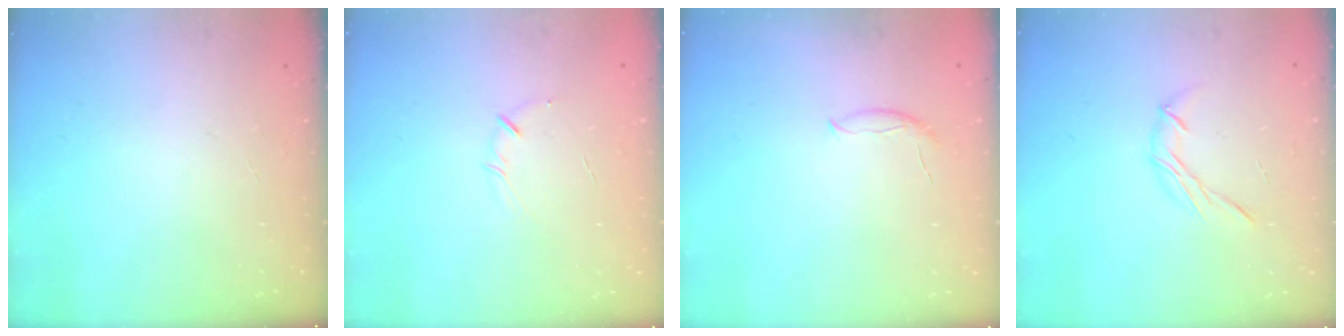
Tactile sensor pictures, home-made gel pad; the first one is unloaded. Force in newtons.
{"total": 4.2, "press": 4.1, "slide": 1.0}
{"total": 6.7, "press": 6.7, "slide": 0.8}
{"total": 6.4, "press": 6.4, "slide": 0.7}